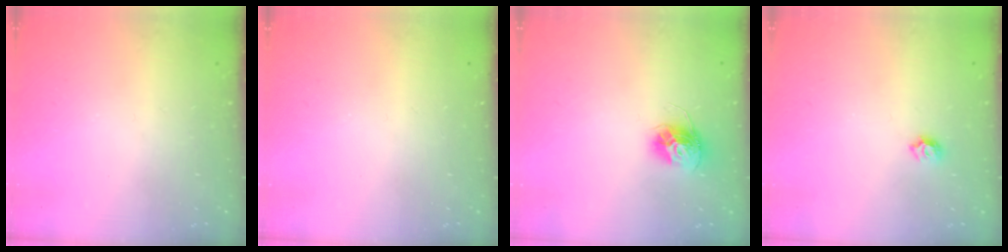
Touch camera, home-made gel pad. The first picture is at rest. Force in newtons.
{"total": 0.0}
{"total": 11.9, "press": 11.9, "slide": 1.0}
{"total": 5.5, "press": 5.4, "slide": 0.7}